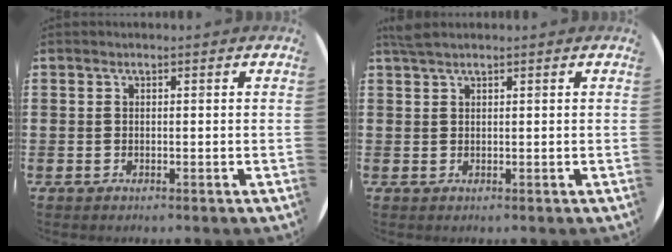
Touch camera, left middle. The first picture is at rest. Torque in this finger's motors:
{"motor_torque": [-0.44, -0.23, 0.06, 0.01]}